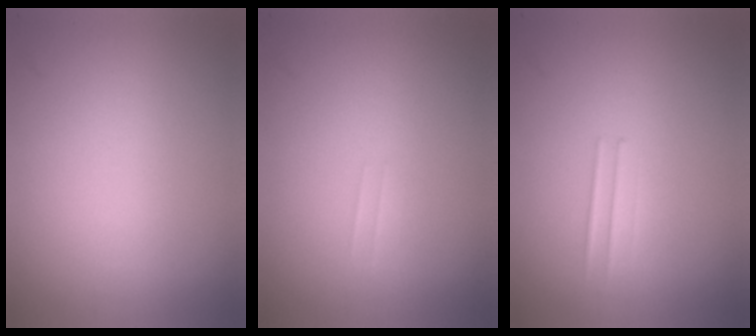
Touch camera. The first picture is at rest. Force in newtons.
{"total": 1.1}
{"total": 1.4}